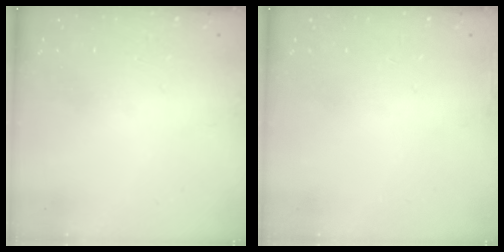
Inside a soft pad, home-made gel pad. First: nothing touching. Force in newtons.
{"total": 3.5, "press": 3.1, "slide": 1.6}